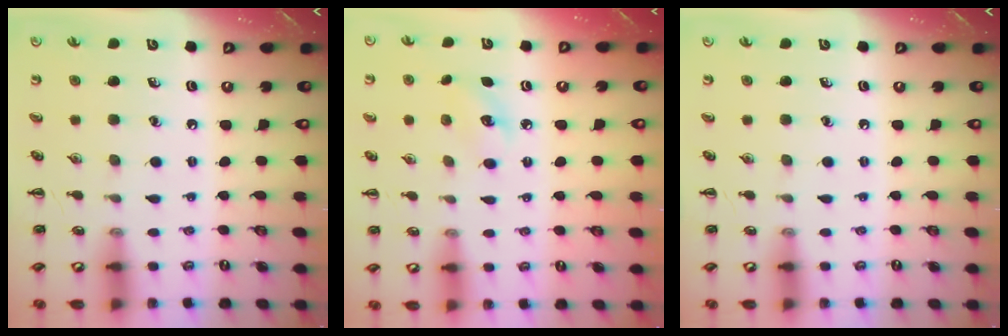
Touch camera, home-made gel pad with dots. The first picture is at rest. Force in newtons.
{"total": 6.0, "press": 5.8, "slide": 1.7}
{"total": 0.0}